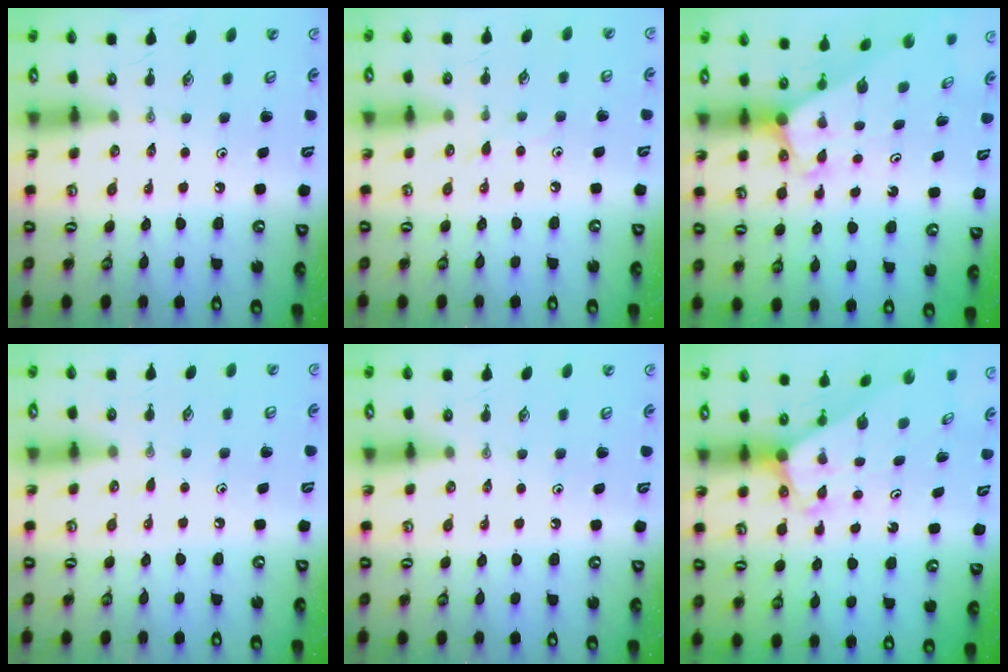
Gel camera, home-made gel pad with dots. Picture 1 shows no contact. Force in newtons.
{"total": 4.1, "press": 4.1, "slide": 0.6}
{"total": 2.0, "press": 2.0, "slide": 0.2}
{"total": 2.4, "press": 2.4, "slide": 0.4}
{"total": 0.0}
{"total": 1.9, "press": 1.9, "slide": 0.1}